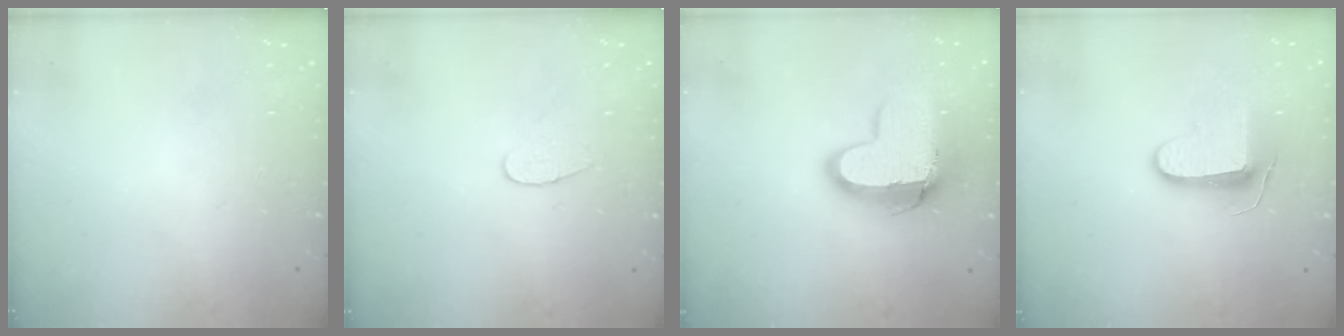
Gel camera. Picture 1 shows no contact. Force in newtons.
{"total": 4.7, "press": 4.6, "slide": 0.4}
{"total": 14.2, "press": 14.2, "slide": 1.1}
{"total": 8.9, "press": 8.9, "slide": 0.8}